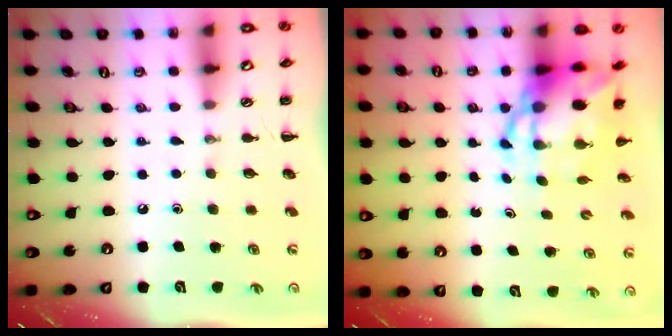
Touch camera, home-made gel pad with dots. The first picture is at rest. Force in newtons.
{"total": 8.9, "press": 8.6, "slide": 2.3}